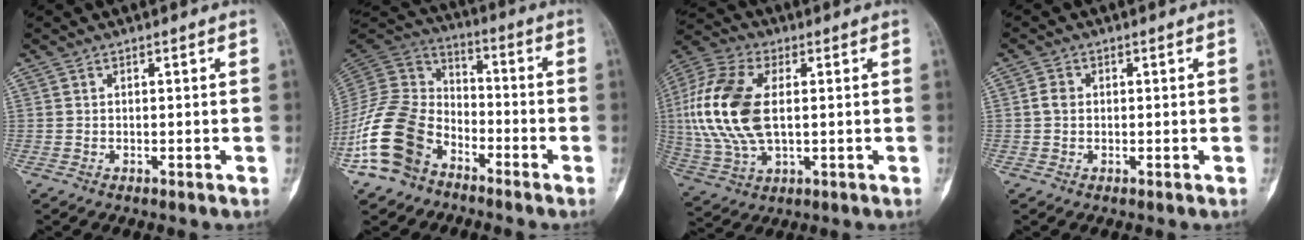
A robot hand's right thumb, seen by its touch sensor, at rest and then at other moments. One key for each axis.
{"total": 17.1, "fx": -9.1, "fy": 11.4, "fz": 8.9, "tx": -0.171, "ty": 0.063, "tz": -0.185}
{"total": 17.9, "fx": 1.7, "fy": 10.0, "fz": 14.8, "tx": -0.333, "ty": 0.005, "tz": 0.034}
{"total": 2.0, "fx": 0.1, "fy": 1.7, "fz": 1.1, "tx": -0.018, "ty": 0.003, "tz": -0.001}